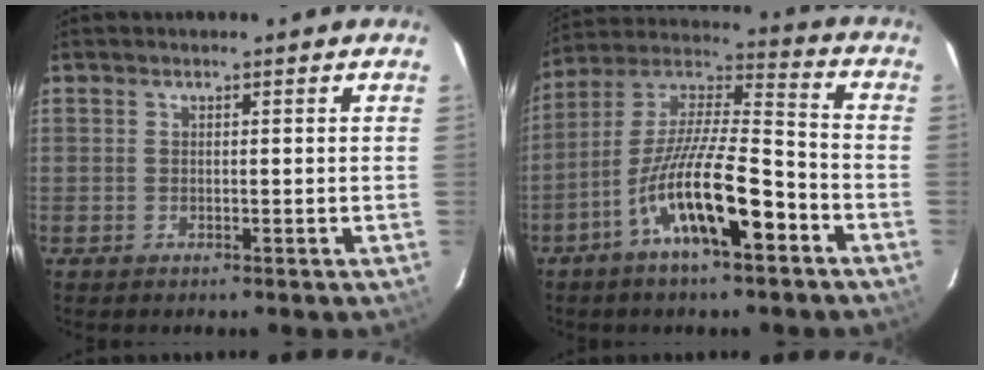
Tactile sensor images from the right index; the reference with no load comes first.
{"total": 16.1, "force": [-8.1, 3.7, 13.4], "torque": [-0.246, -0.010, -0.150]}